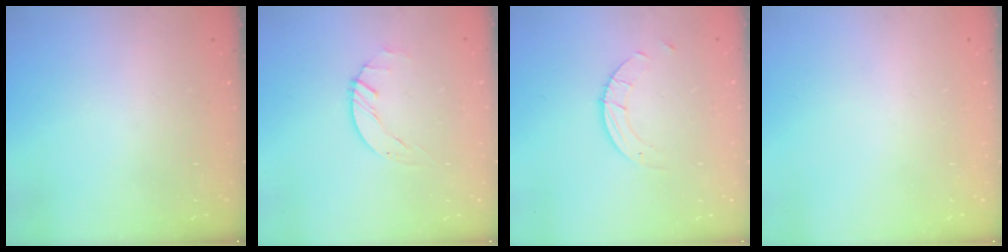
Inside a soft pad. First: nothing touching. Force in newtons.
{"total": 0.6, "press": 0.6, "slide": 0.1}
{"total": 3.1, "press": 3.1, "slide": 0.2}
{"total": 0.0}